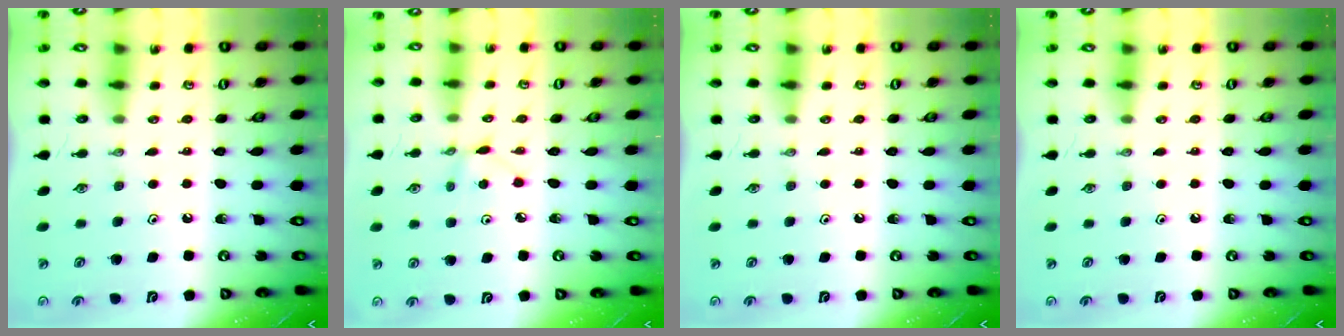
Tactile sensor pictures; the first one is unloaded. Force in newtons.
{"total": 2.1, "press": 2.1, "slide": 0.3}
{"total": 0.0}
{"total": 0.0}